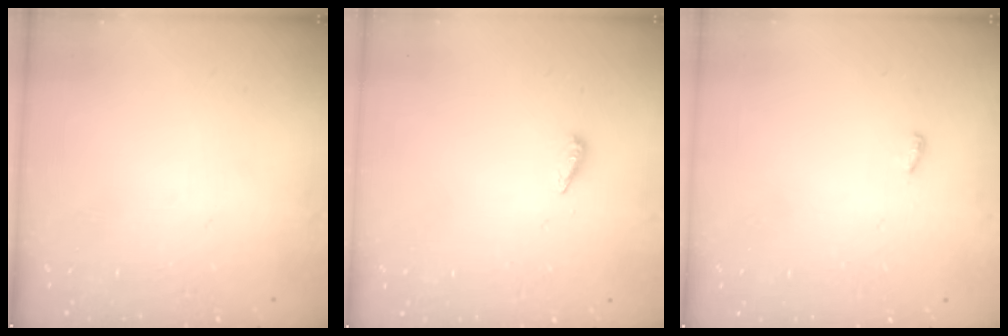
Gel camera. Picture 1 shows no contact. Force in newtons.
{"total": 2.9, "press": 2.9, "slide": 0.3}
{"total": 3.6, "press": 3.6, "slide": 0.4}